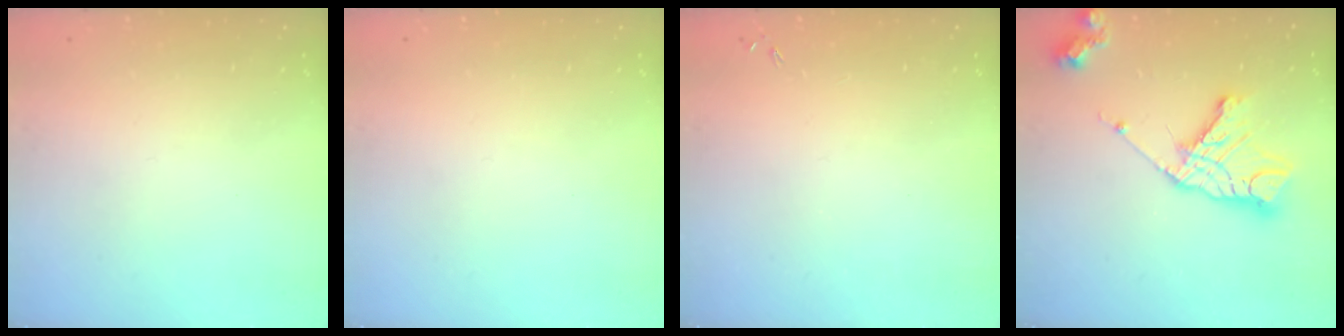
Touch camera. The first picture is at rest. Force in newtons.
{"total": 0.0}
{"total": 0.0}
{"total": 16.2, "press": 16.1, "slide": 1.4}